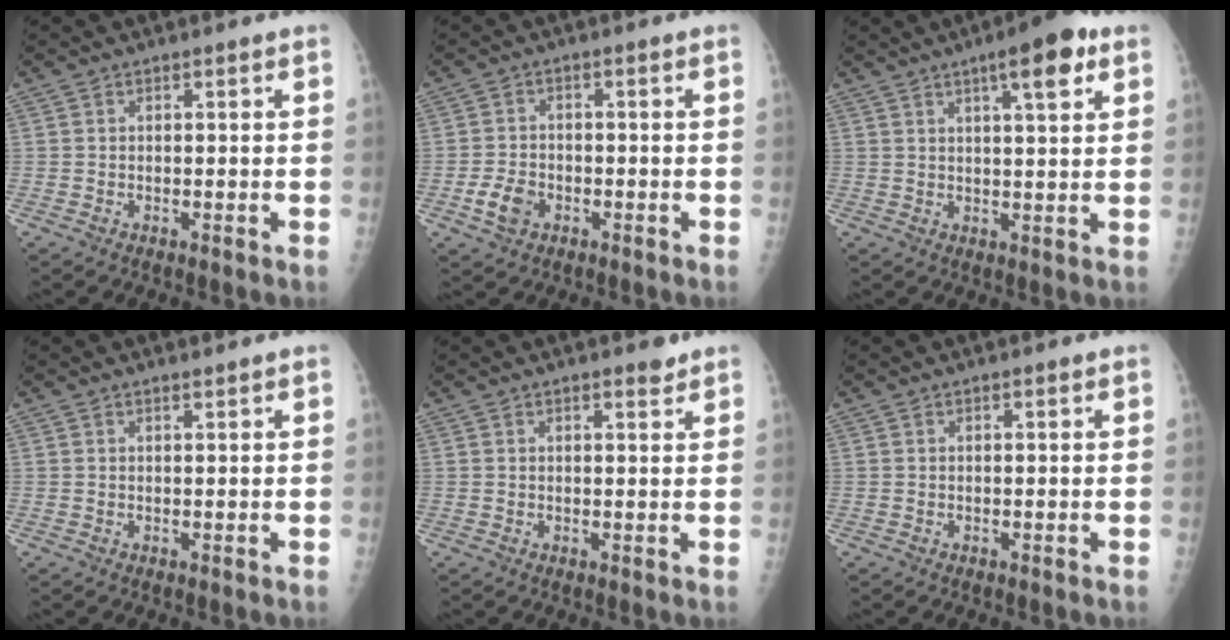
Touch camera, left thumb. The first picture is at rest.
{"total": 4.6, "force": [-2.3, 3.3, 2.3], "torque": [-0.038, 0.014, -0.038]}
{"total": 9.3, "force": [4.7, 2.2, 7.7], "torque": [-0.100, -0.010, 0.063]}
{"total": 0.9, "force": [0.7, 0.1, 0.5], "torque": [-0.007, -0.004, 0.013]}
{"total": 2.4, "force": [1.7, 0.7, 1.5], "torque": [-0.016, -0.009, 0.023]}
{"total": 0.9, "force": [0.4, 0.2, 0.7], "torque": [-0.012, 0.001, 0.005]}